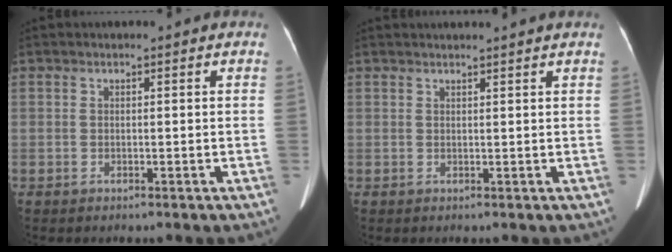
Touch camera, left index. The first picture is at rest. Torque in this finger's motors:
{"motor_torque": [0.36, -0.94, 0.08, 0.06]}